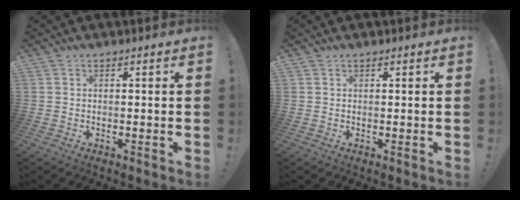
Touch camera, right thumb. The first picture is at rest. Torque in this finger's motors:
{"motor_torque": [0.11, 0.03, -0.13, 0.08, 0.01]}